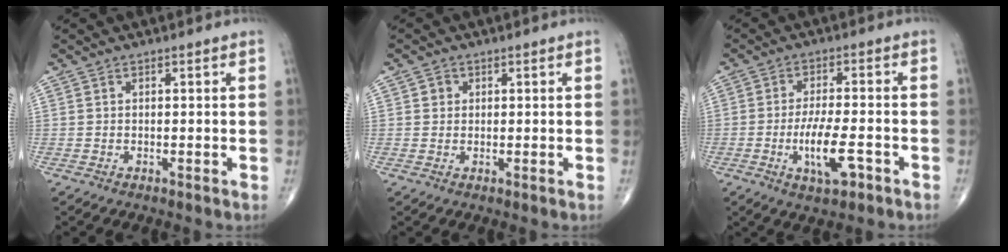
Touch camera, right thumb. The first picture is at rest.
{"total": 1.7, "force": [0.4, 1.6, 0.4], "torque": [0.001, 0.000, 0.003]}
{"total": 8.3, "force": [-3.1, 2.6, 7.3], "torque": [-0.133, 0.007, -0.052]}